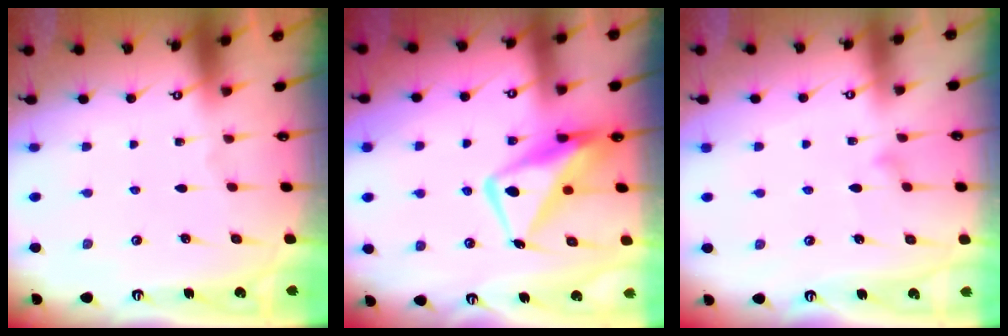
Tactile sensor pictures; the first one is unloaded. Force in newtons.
{"total": 13.0, "press": 12.9, "slide": 1.7}
{"total": 9.0, "press": 9.0, "slide": 0.4}